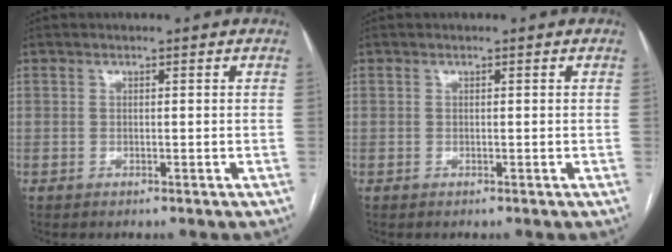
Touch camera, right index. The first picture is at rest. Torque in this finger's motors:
{"motor_torque": [0.00, 0.00, 0.00, 0.00]}